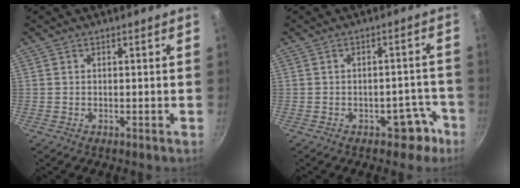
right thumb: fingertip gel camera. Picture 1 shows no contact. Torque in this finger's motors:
{"motor_torque": [2.58, 2.38, 0.34, -0.45, 0.00]}